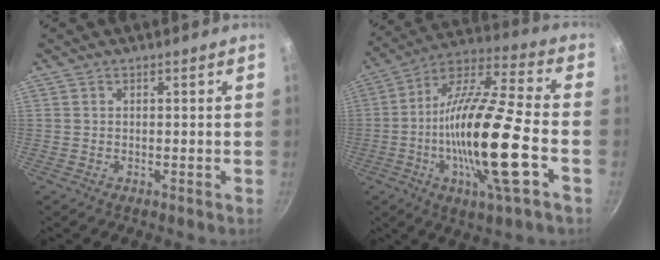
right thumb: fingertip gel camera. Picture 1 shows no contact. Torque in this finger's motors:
{"motor_torque": [1.46, 1.33, 2.33, -0.45, 0.46]}